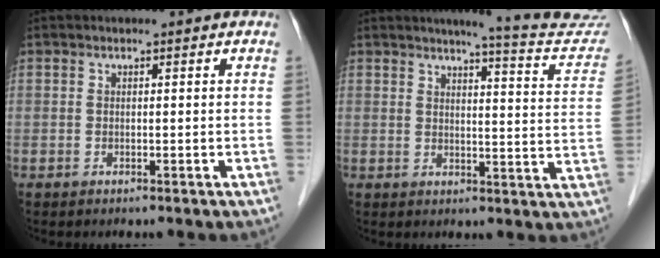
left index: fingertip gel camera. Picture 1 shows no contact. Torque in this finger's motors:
{"motor_torque": [0.36, -0.65, 0.04, 0.00]}